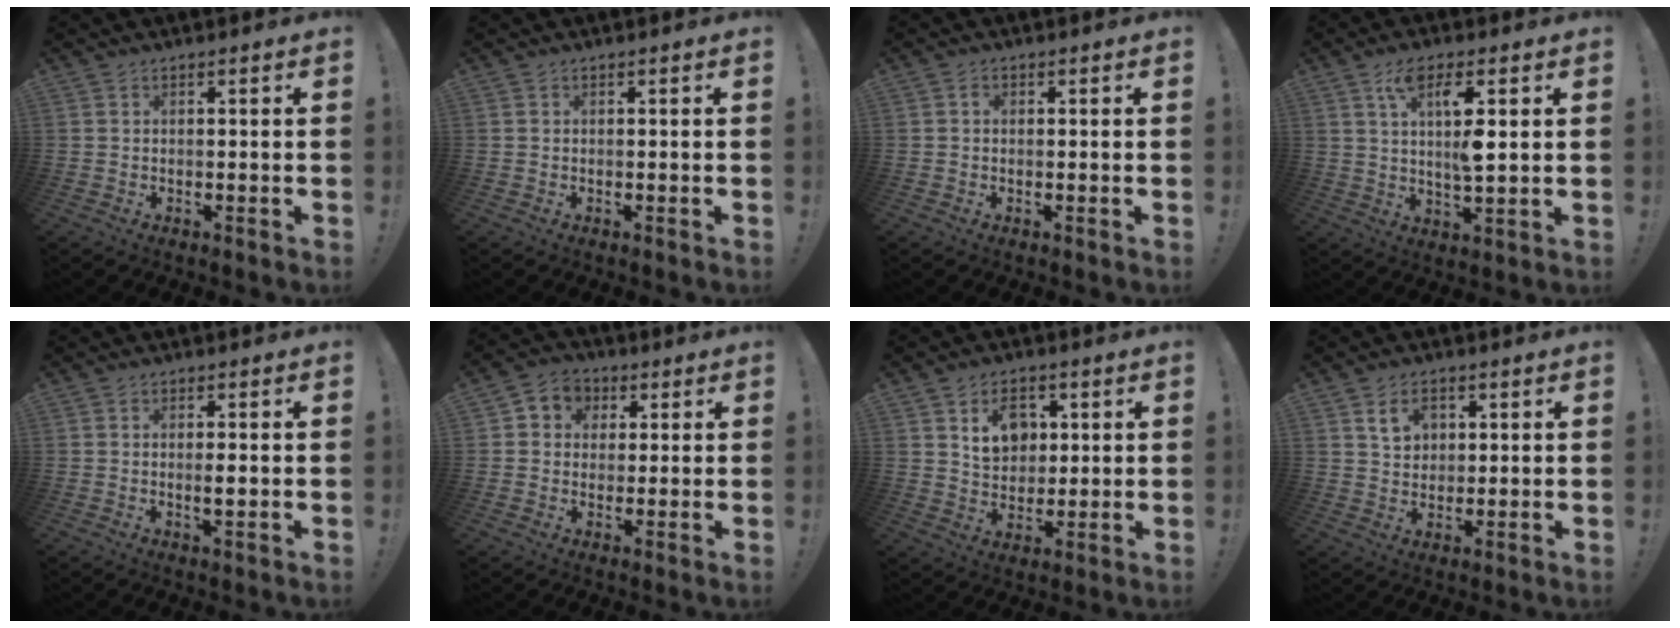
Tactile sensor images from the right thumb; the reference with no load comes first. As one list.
[{"total": 0.0}, {"total": 0.7, "force": [-0.1, 0.7, 0.2], "torque": [-0.004, 0.004, -0.003]}, {"total": 9.8, "force": [3.9, 2.8, 8.5], "torque": [-0.144, -0.008, 0.063]}, {"total": 2.2, "force": [-0.2, 0.4, 2.2], "torque": [-0.026, -0.006, -0.007]}, {"total": 5.9, "force": [0.7, 5.7, 1.6], "torque": [-0.018, 0.003, 0.016]}, {"total": 9.7, "force": [3.6, 7.6, 4.9], "torque": [-0.063, -0.011, 0.067]}, {"total": 6.2, "force": [2.5, 4.8, 3.1], "torque": [-0.046, 0.000, 0.044]}]